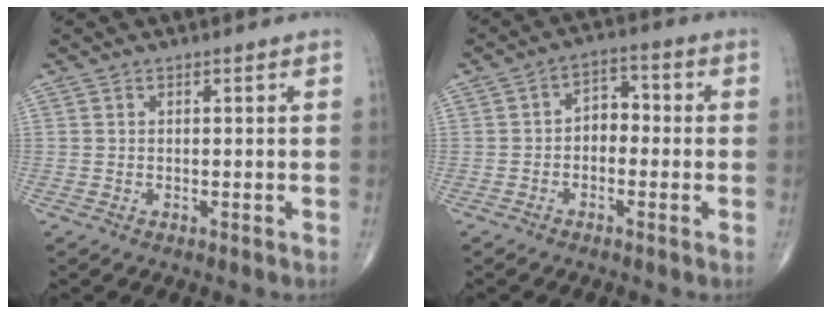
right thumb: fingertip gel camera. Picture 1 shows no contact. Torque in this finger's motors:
{"motor_torque": [0.04, 0.04, 0.37, -0.03, 0.00]}